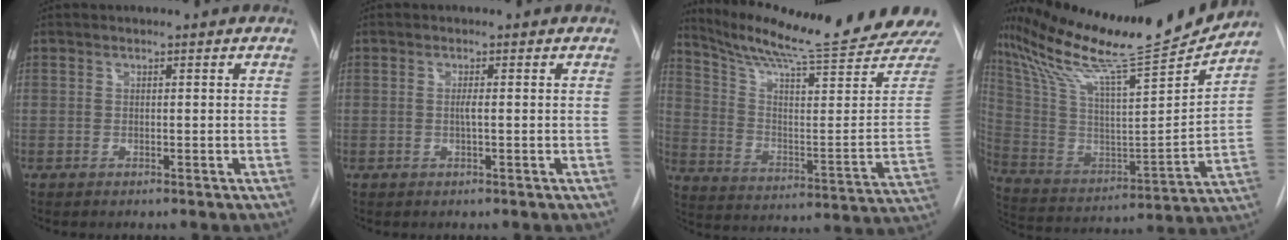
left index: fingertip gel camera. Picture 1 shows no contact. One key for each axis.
{"total": 1.0, "fx": -0.1, "fy": 0.0, "fz": 1.0, "tx": -0.022, "ty": 0.001, "tz": -0.004}
{"total": 22.1, "fx": 20.3, "fy": -1.4, "fz": 8.7, "tx": -0.149, "ty": -0.109, "tz": 0.286}
{"total": 24.2, "fx": 21.5, "fy": 0.2, "fz": 11.0, "tx": -0.214, "ty": -0.050, "tz": 0.351}